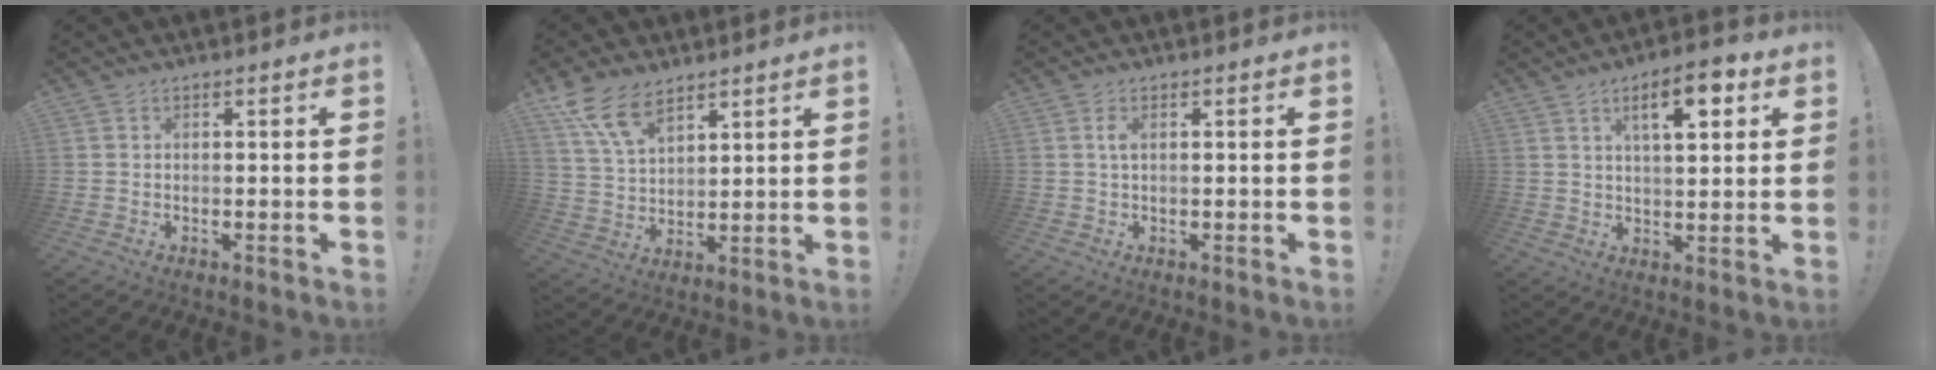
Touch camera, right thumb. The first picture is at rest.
{"total": 11.5, "force": [8.0, 5.6, 6.0], "torque": [-0.119, -0.035, 0.158]}
{"total": 1.8, "force": [0.3, 0.5, 1.6], "torque": [-0.030, 0.003, 0.003]}
{"total": 9.6, "force": [4.5, 3.5, 7.7], "torque": [-0.107, -0.010, 0.072]}